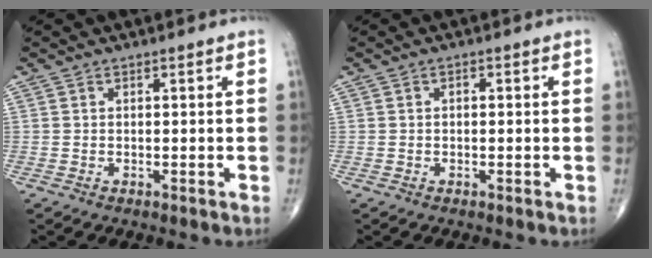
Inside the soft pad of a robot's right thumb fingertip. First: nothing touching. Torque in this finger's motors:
{"motor_torque": [-0.19, -0.03, 0.10, 0.20, 0.00]}